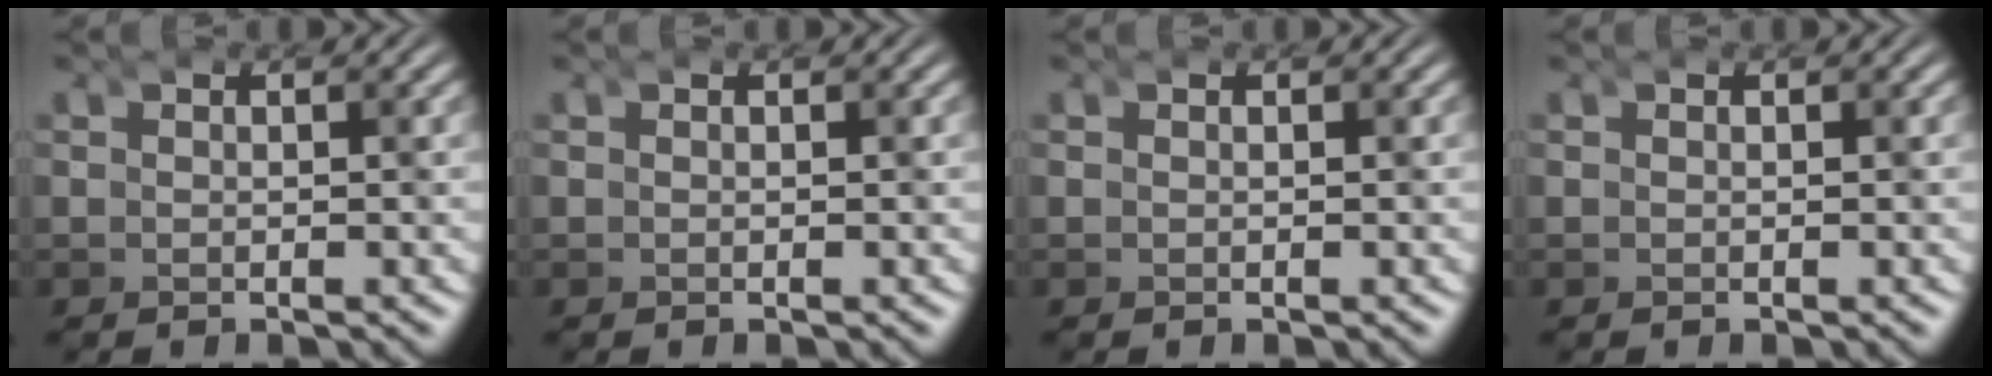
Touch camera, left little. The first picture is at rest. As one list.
[{"total": 0.0}, {"total": 0.0}, {"total": 0.0}]